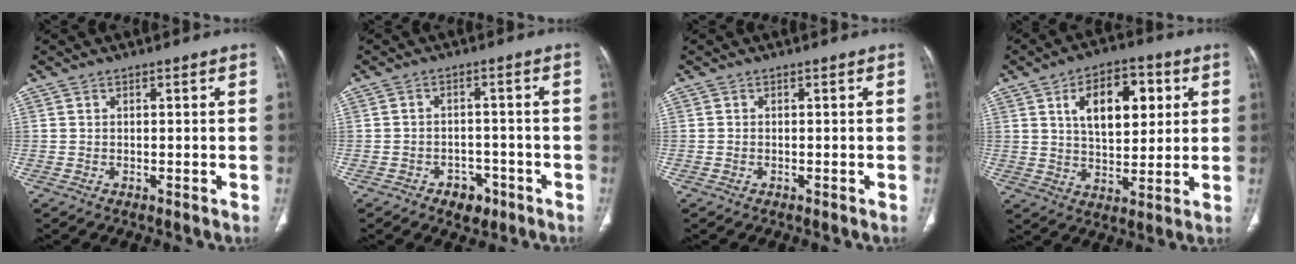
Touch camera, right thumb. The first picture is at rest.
{"total": 4.7, "force": [-2.8, 3.3, 1.9], "torque": [-0.006, 0.022, -0.034]}
{"total": 0.0}
{"total": 13.8, "force": [4.5, 7.6, 10.6], "torque": [-0.129, -0.007, 0.075]}